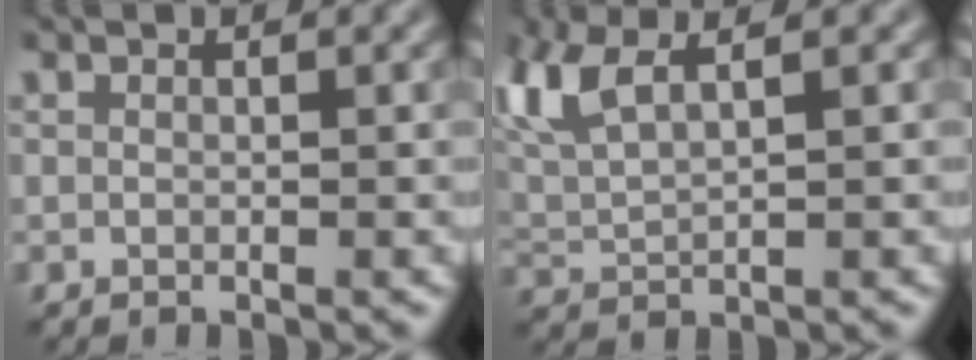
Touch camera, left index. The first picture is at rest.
{"total": 5.2, "force": [2.8, 2.0, 4.0], "torque": [-0.107, 0.013, 0.059]}